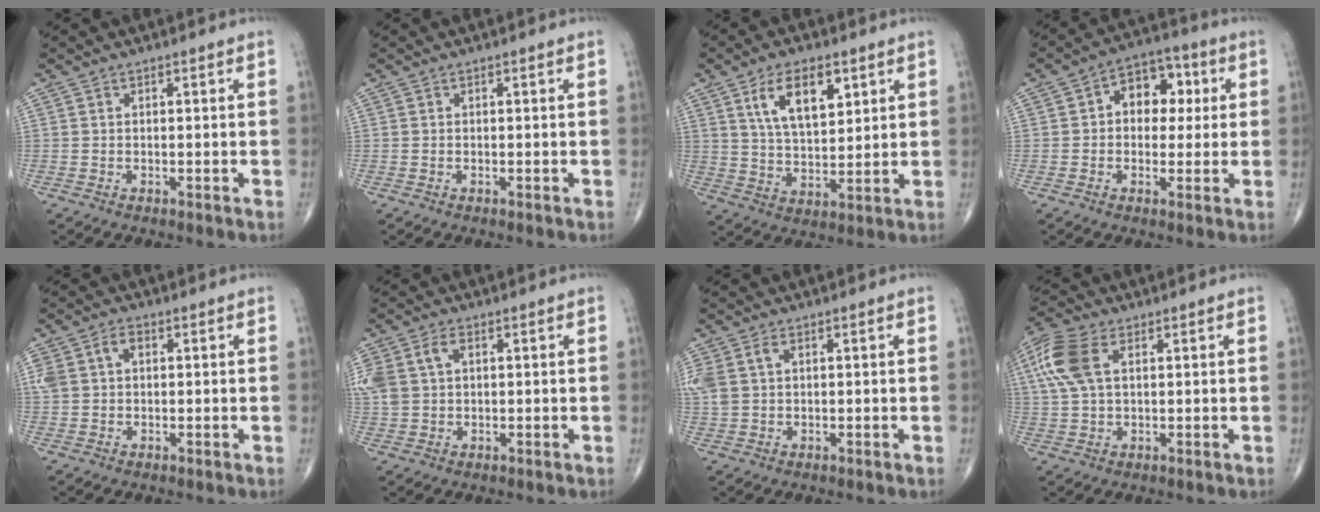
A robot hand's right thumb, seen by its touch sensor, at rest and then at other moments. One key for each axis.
{"total": 0.0}
{"total": 11.1, "fx": 5.0, "fy": 5.4, "fz": 8.3, "tx": -0.127, "ty": -0.022, "tz": 0.097}
{"total": 9.7, "fx": 1.7, "fy": 6.9, "fz": 6.6, "tx": -0.051, "ty": 0.021, "tz": 0.016}
{"total": 6.1, "fx": 1.4, "fy": 4.3, "fz": 4.1, "tx": -0.094, "ty": 0.024, "tz": 0.033}
{"total": 9.8, "fx": 2.5, "fy": 6.9, "fz": 6.5, "tx": -0.177, "ty": 0.017, "tz": 0.055}
{"total": 6.5, "fx": 1.8, "fy": 4.4, "fz": 4.5, "tx": -0.127, "ty": 0.018, "tz": 0.044}
{"total": 11.0, "fx": 3.4, "fy": 6.1, "fz": 8.5, "tx": -0.207, "ty": 0.016, "tz": 0.068}